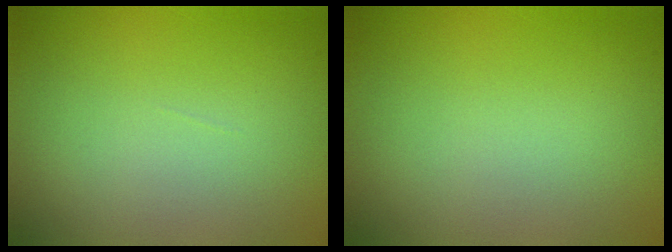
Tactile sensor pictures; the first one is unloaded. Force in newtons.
{"total": 0.0}